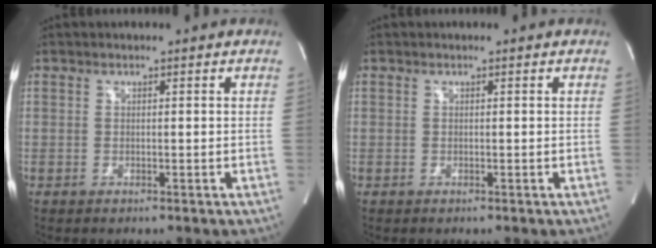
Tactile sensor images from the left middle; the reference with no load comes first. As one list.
[{"total": 0.0}]